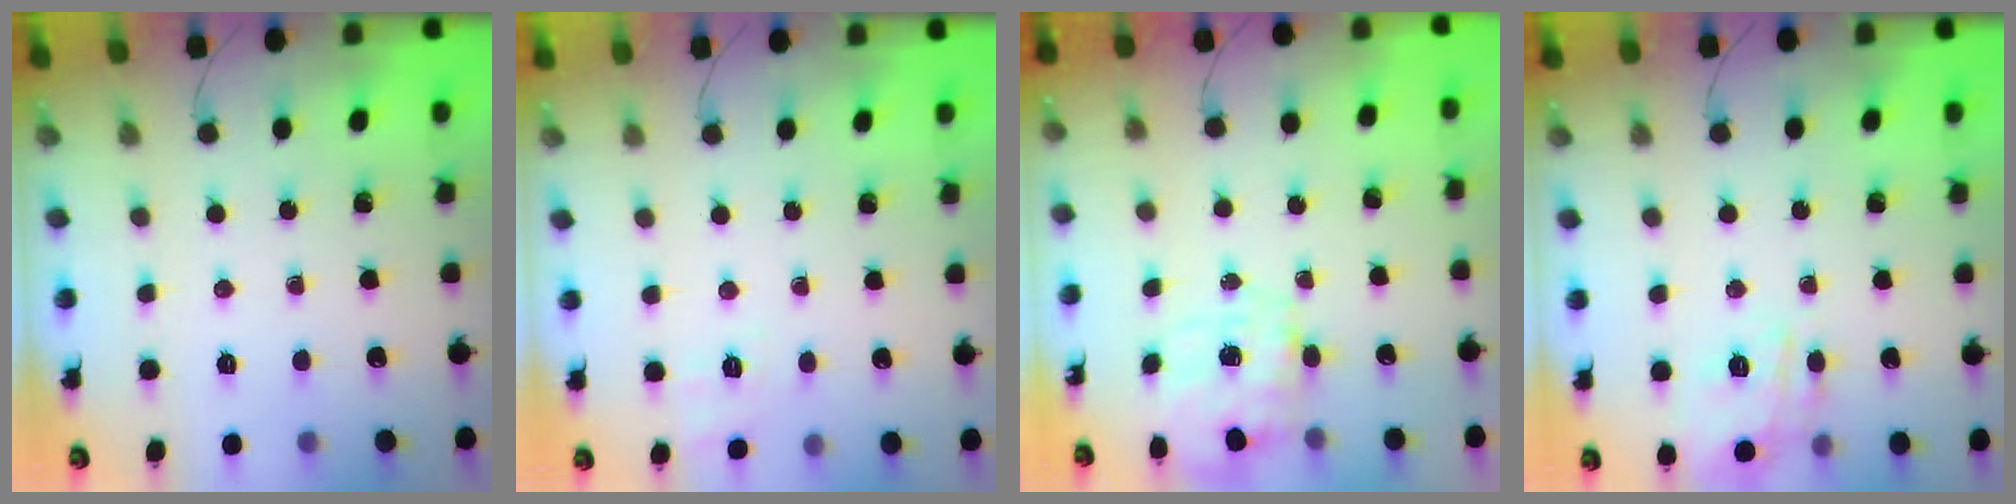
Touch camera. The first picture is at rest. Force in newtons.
{"total": 2.5, "press": 1.1, "slide": 2.2}
{"total": 10.0, "press": 9.9, "slide": 1.0}
{"total": 14.1, "press": 14.1, "slide": 0.6}